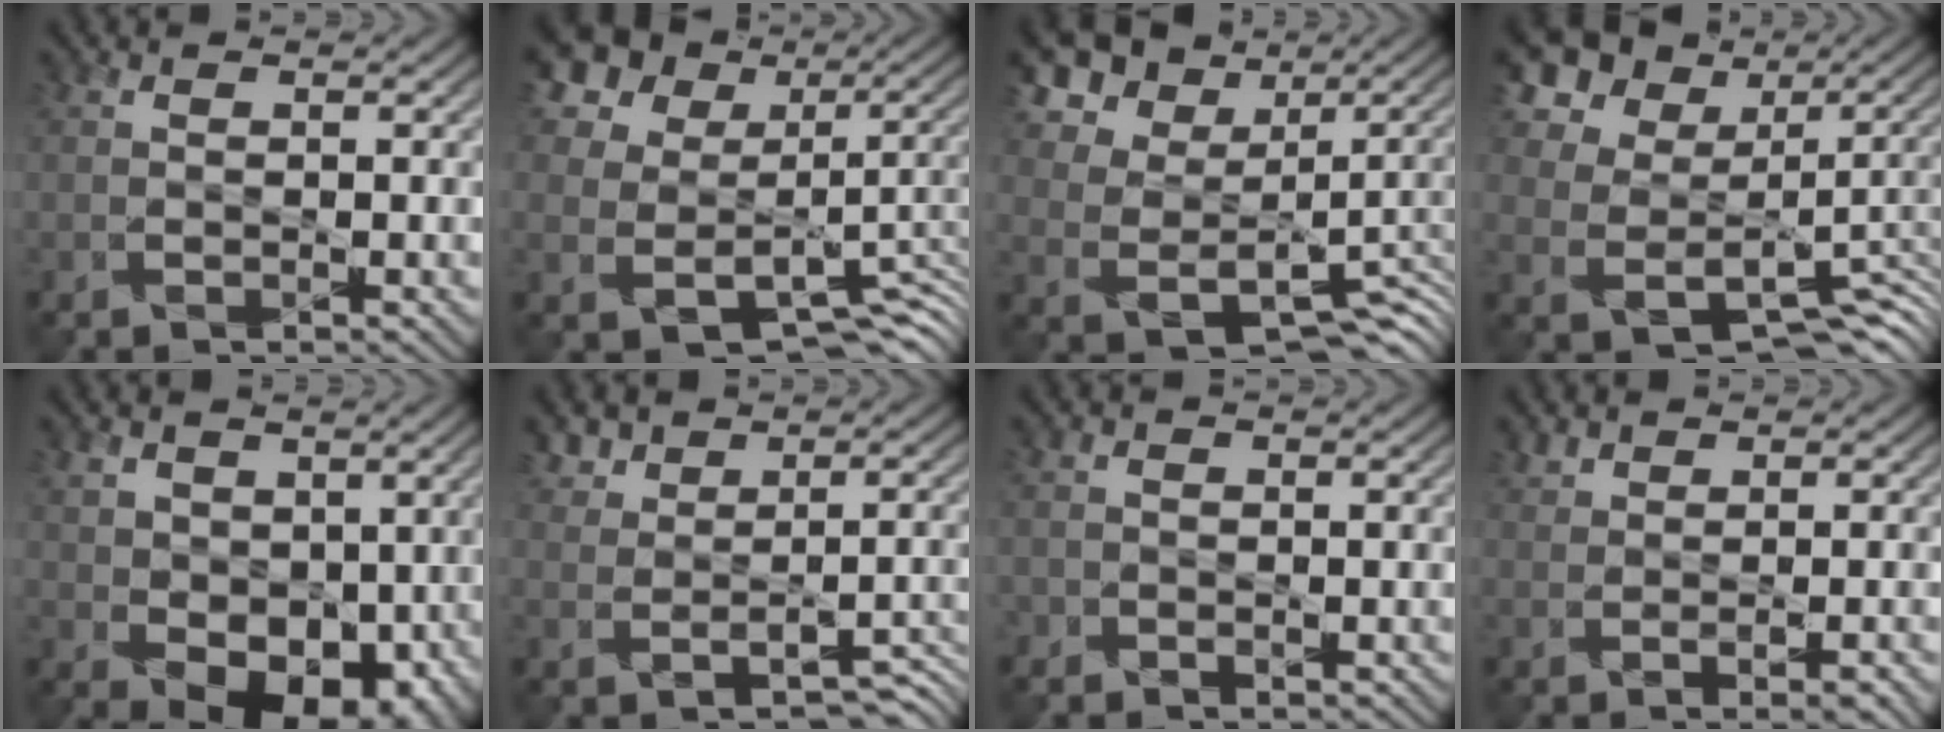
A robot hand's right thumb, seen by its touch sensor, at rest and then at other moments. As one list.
[{"total": 13.9, "force": [3.8, 11.2, 7.4], "torque": [-0.198, 0.004, 0.073]}, {"total": 13.7, "force": [6.2, 9.3, 7.8], "torque": [-0.168, 0.006, 0.127]}, {"total": 12.2, "force": [4.8, 9.0, 6.7], "torque": [-0.140, 0.001, 0.096]}, {"total": 9.8, "force": [0.5, 7.2, 6.6], "torque": [-0.119, -0.026, 0.018]}, {"total": 3.9, "force": [1.5, 3.1, 1.8], "torque": [-0.023, -0.011, 0.032]}, {"total": 1.4, "force": [-0.6, 1.3, 0.0], "torque": [0.012, -0.002, -0.016]}, {"total": 1.7, "force": [0.4, 0.7, 1.5], "torque": [-0.027, -0.001, 0.010]}]